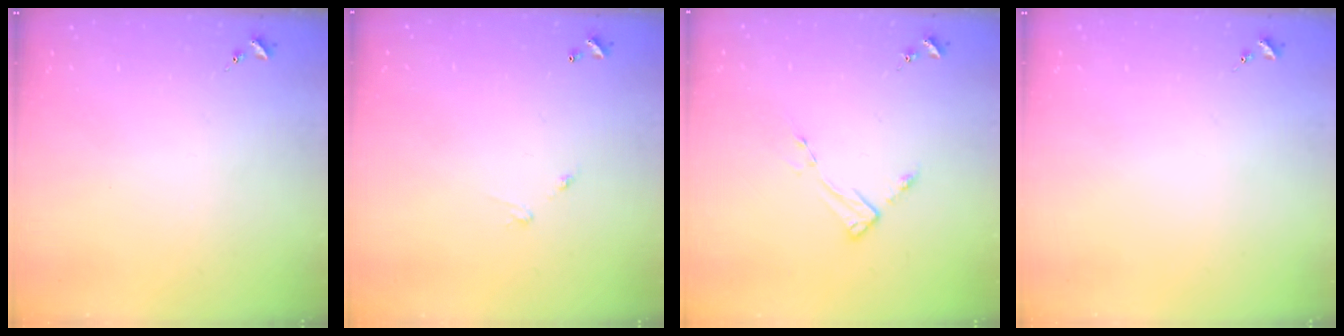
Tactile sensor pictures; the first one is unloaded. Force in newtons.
{"total": 4.5, "press": 4.5, "slide": 0.3}
{"total": 3.4, "press": 3.4, "slide": 0.4}
{"total": 0.0}